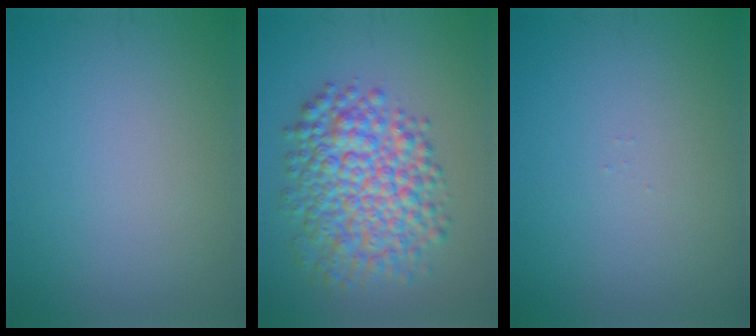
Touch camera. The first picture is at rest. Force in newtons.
{"total": 8.0, "press": 8.0, "slide": 0.2}
{"total": 0.0}